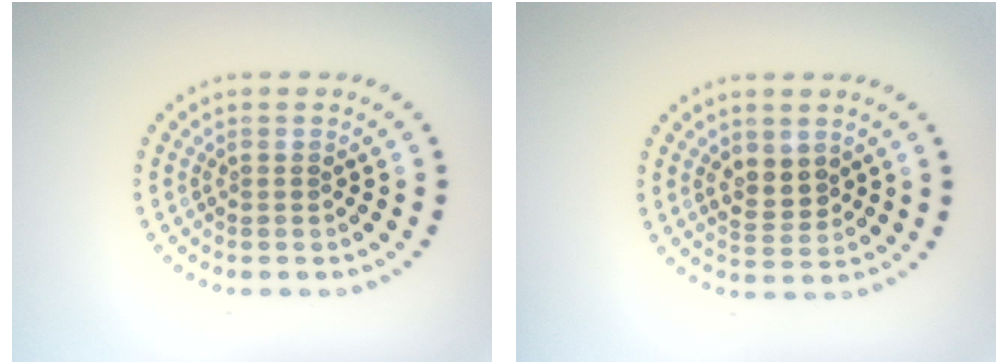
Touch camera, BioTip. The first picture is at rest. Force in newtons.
{"total": 2.5, "press": 2.4, "slide": 0.7}